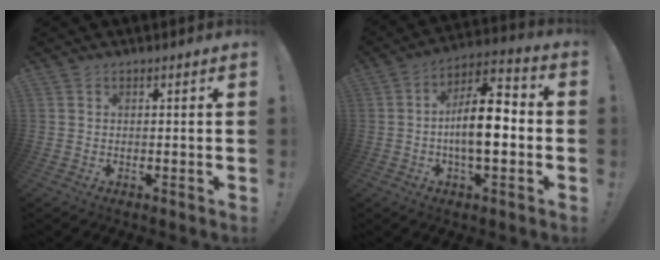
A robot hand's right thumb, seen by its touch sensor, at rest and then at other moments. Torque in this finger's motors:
{"motor_torque": [0.20, 0.72, 0.70, 0.36, 0.11]}